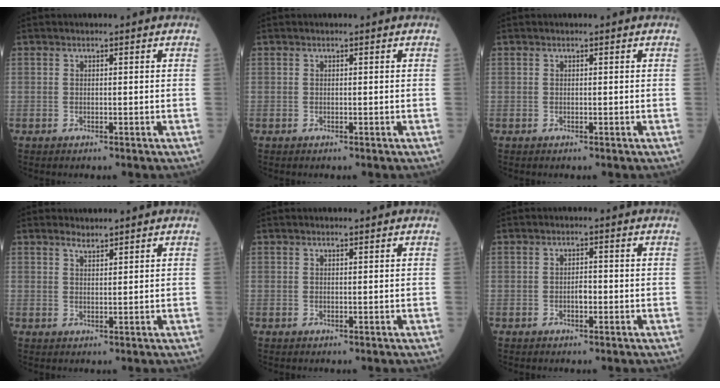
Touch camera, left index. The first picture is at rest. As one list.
[{"total": 0.0}, {"total": 0.0}, {"total": 1.6, "force": [1.6, 0.2, 0.3], "torque": [-0.010, 0.002, 0.032]}, {"total": 0.8, "force": [0.8, 0.0, 0.3], "torque": [-0.006, 0.003, 0.014]}, {"total": 1.4, "force": [-0.4, 0.6, 1.2], "torque": [-0.019, 0.001, -0.008]}]